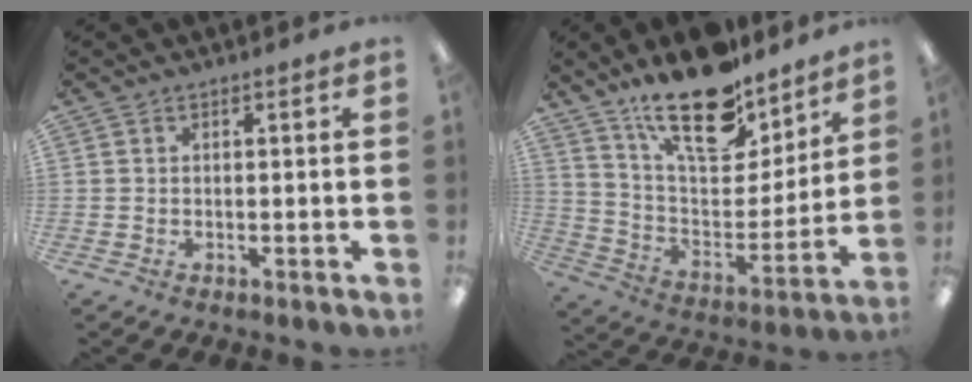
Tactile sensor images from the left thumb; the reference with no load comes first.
{"total": 21.6, "force": [16.3, 8.5, 11.2], "torque": [-0.191, -0.106, 0.285]}